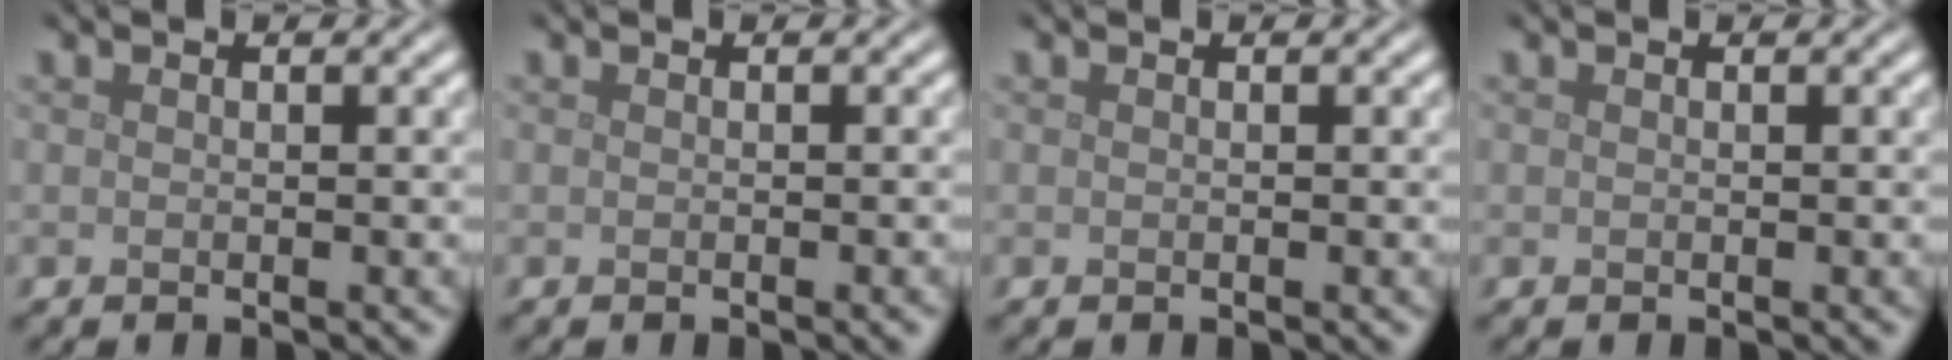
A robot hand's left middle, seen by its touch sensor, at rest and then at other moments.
{"total": 0.7, "force": [-0.3, 0.1, 0.7], "torque": [-0.006, 0.001, -0.003]}
{"total": 0.0}
{"total": 0.0}